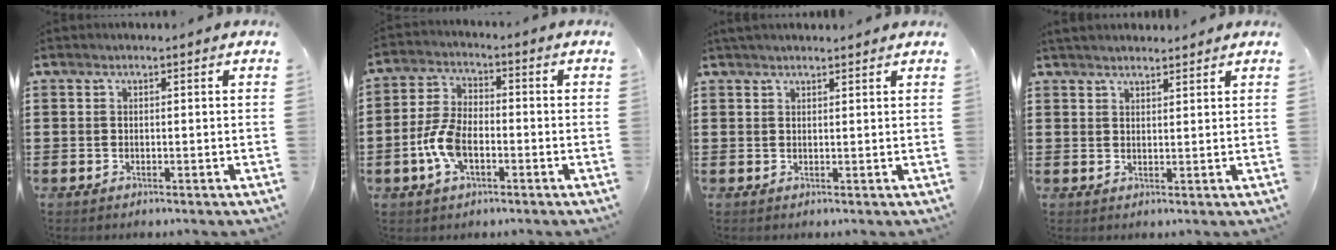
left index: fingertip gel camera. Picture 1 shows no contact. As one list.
[{"total": 7.2, "force": [-2.3, 4.0, 5.6], "torque": [-0.143, -0.003, -0.052]}, {"total": 1.6, "force": [1.5, 0.2, 0.4], "torque": [-0.012, 0.003, 0.029]}, {"total": 2.3, "force": [2.2, 0.5, 0.5], "torque": [-0.015, 0.004, 0.042]}]